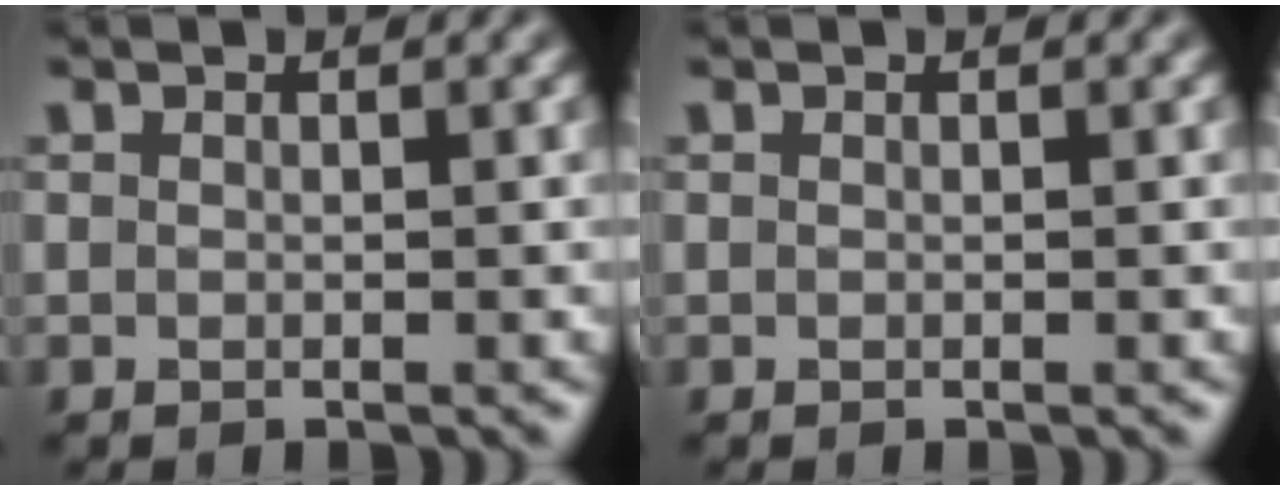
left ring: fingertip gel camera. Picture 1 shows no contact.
{"total": 0.0}